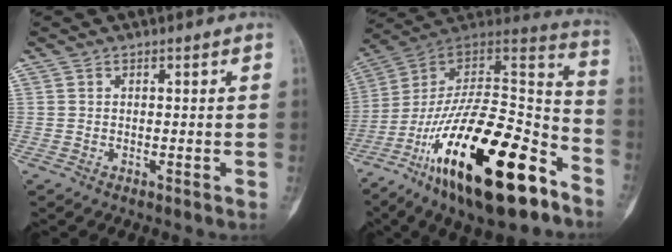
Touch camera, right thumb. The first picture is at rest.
{"total": 32.2, "force": [-17.0, 11.3, 24.8], "torque": [-0.390, 0.071, -0.276]}